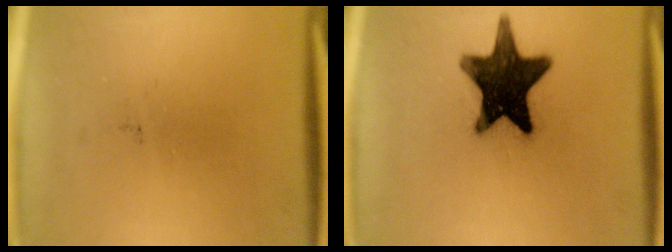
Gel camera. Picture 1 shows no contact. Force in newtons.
{"total": 17.2}